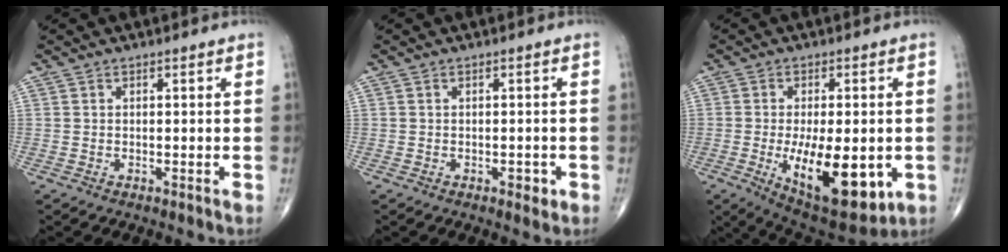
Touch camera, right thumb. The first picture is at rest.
{"total": 1.9, "force": [-0.7, 1.0, 1.4], "torque": [-0.014, 0.000, -0.008]}
{"total": 17.3, "force": [-3.8, 7.4, 15.1], "torque": [-0.227, -0.022, -0.038]}